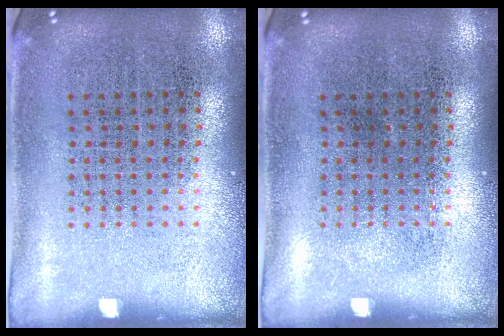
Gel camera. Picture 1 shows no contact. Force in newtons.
{"total": 0.0}